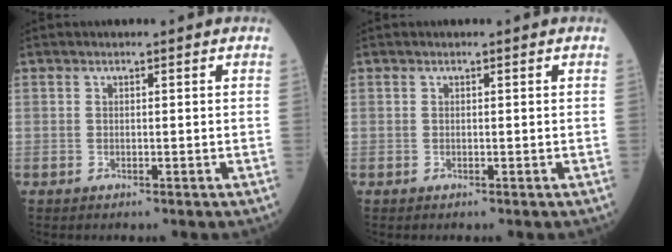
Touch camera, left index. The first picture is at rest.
{"total": 0.0}